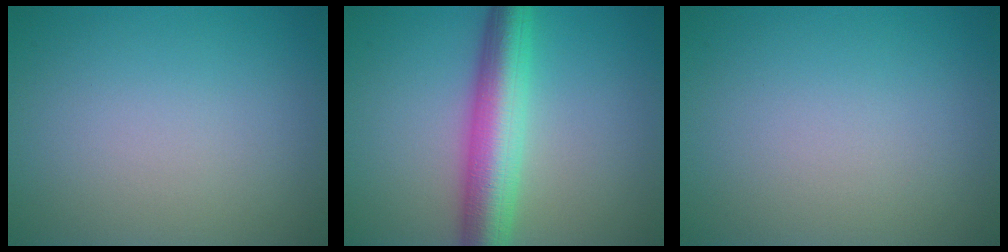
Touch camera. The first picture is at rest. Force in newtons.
{"total": 7.0, "press": 7.0, "slide": 0.2}
{"total": 0.0}